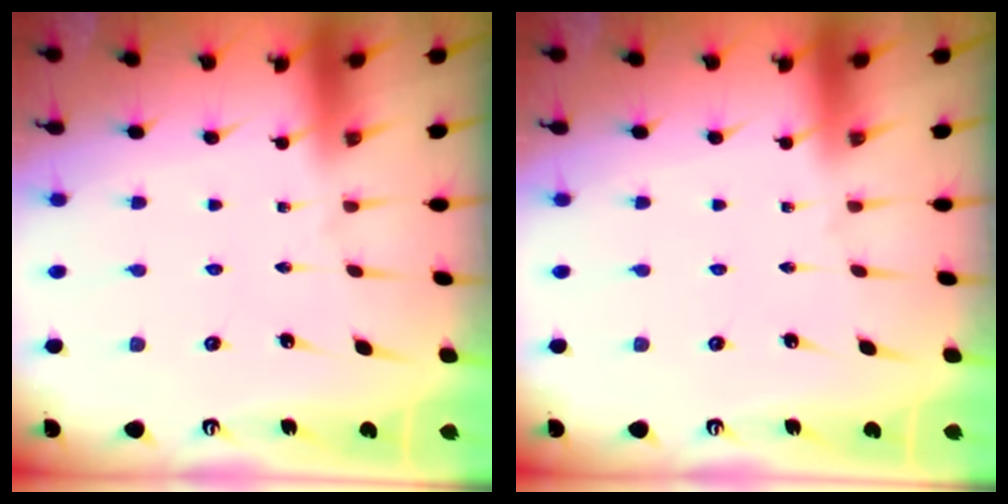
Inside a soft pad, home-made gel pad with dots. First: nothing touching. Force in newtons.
{"total": 0.0}